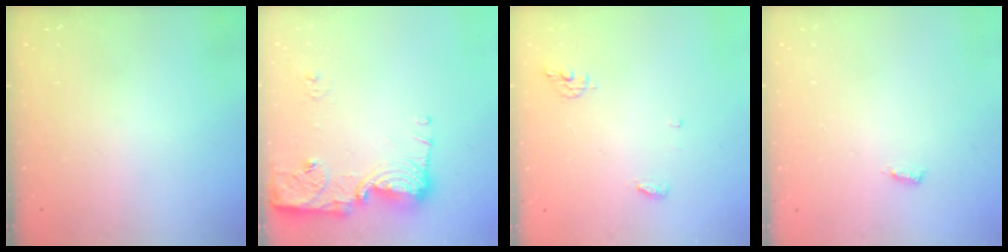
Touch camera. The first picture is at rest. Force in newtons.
{"total": 14.7, "press": 14.6, "slide": 1.6}
{"total": 4.7, "press": 4.7, "slide": 0.4}
{"total": 3.4, "press": 3.4, "slide": 0.3}